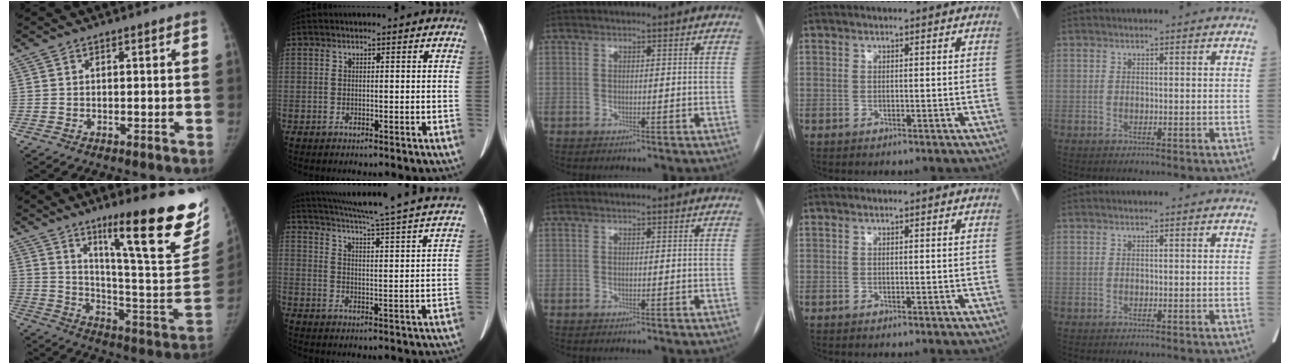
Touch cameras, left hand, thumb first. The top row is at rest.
{"thumb": {"total": 27.7, "force": [17.1, 4.5, 21.3], "torque": [-0.275, -0.087, 0.261]}, "index": {"total": 27.6, "force": [24.8, 0.0, 12.1], "torque": [-0.201, -0.054, 0.309]}}